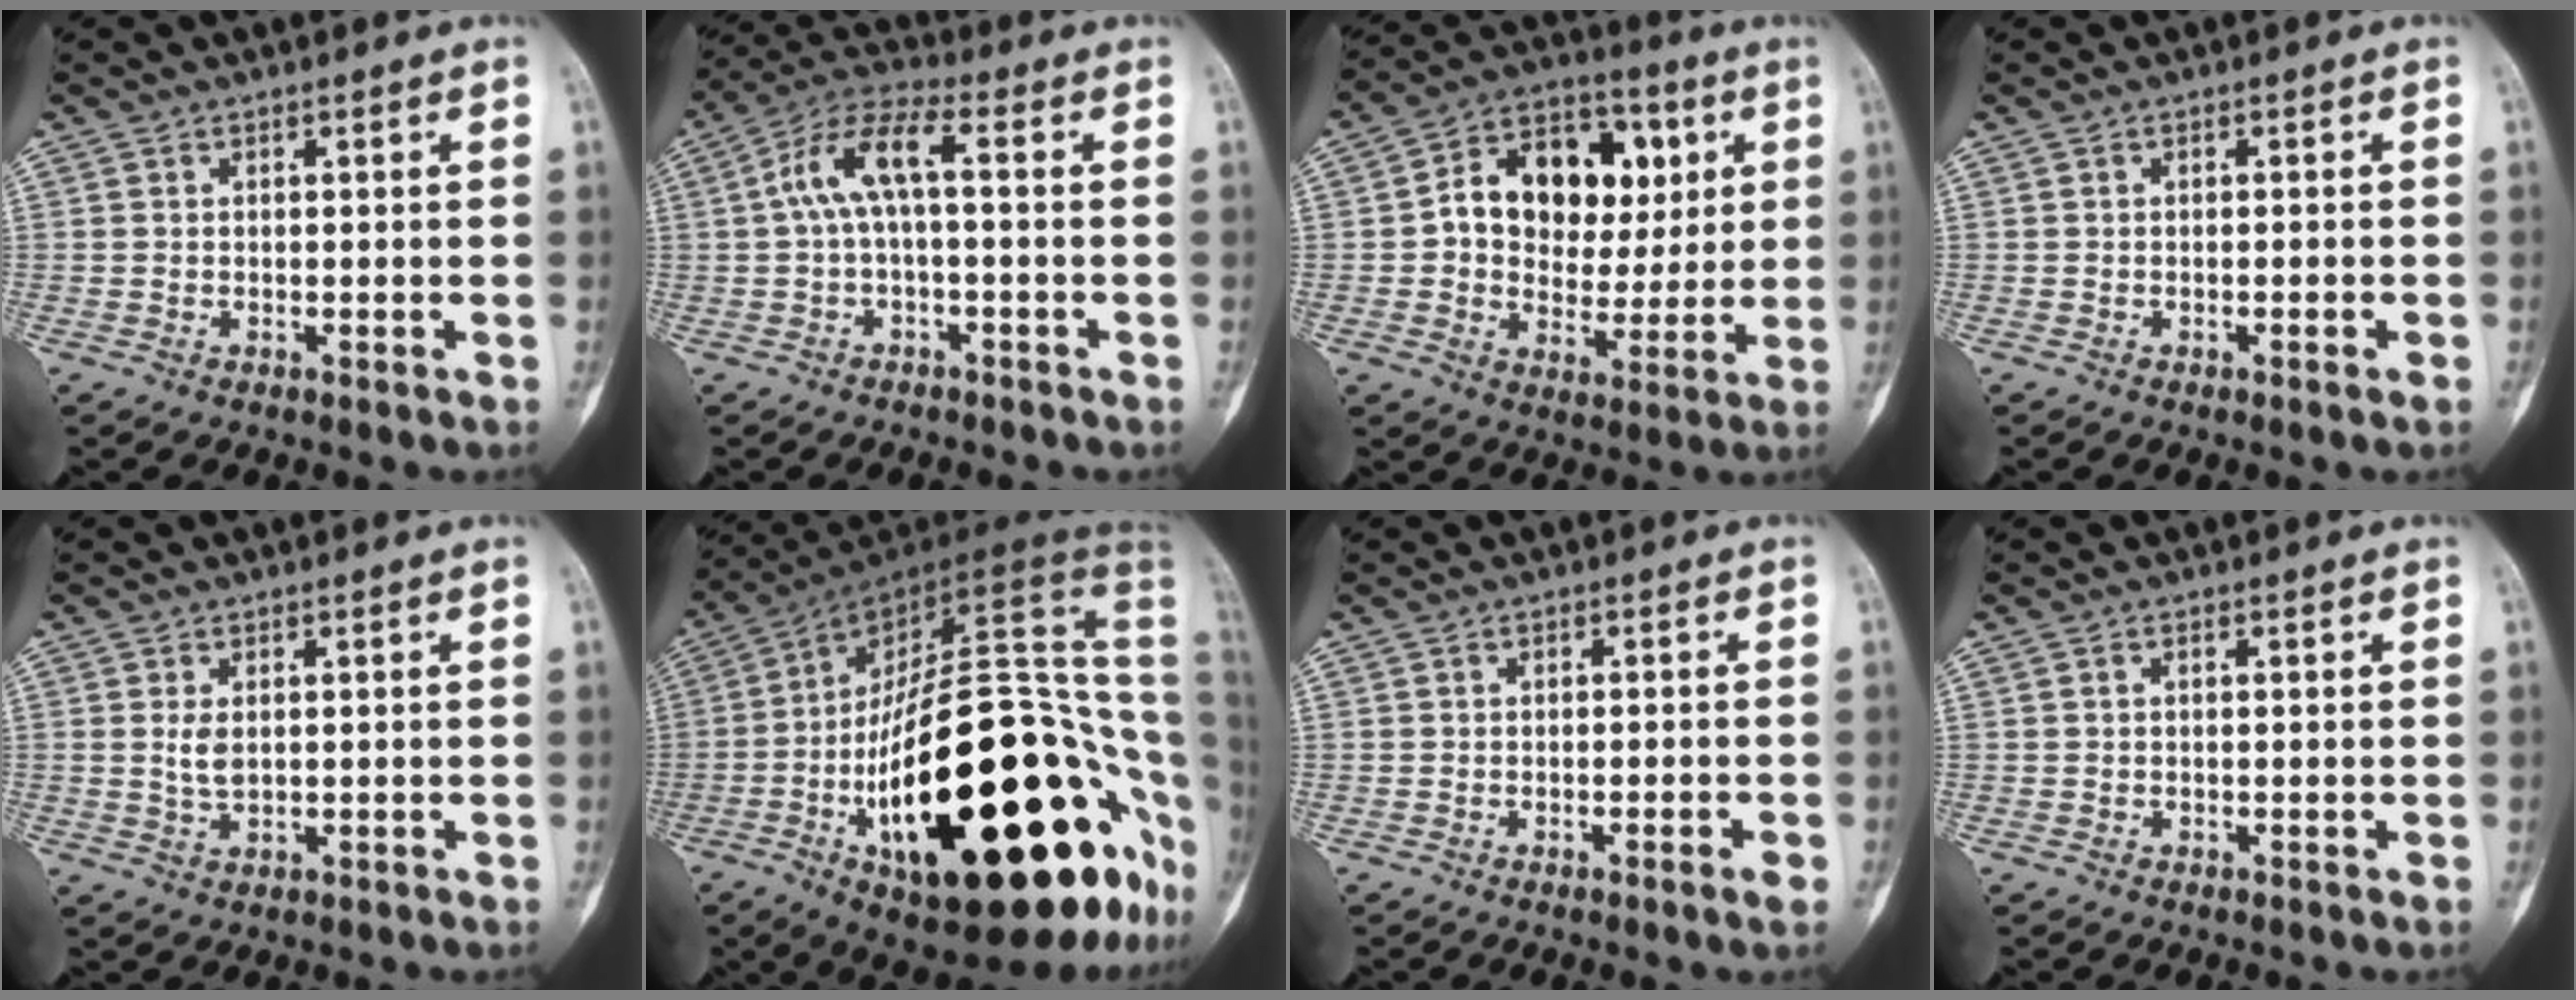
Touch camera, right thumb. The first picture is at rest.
{"total": 8.4, "force": [0.2, 2.8, 8.0], "torque": [-0.169, 0.041, -0.002]}
{"total": 17.3, "force": [3.4, 12.6, 11.2], "torque": [-0.128, 0.016, 0.053]}
{"total": 1.1, "force": [-0.5, 0.2, 1.0], "torque": [-0.019, 0.006, -0.005]}
{"total": 2.9, "force": [0.5, 1.7, 2.3], "torque": [-0.046, -0.006, 0.015]}
{"total": 42.5, "force": [-9.2, 15.9, 38.4], "torque": [-0.495, 0.056, -0.134]}
{"total": 2.1, "force": [-1.0, 0.3, 1.9], "torque": [-0.034, 0.004, -0.015]}
{"total": 0.0}